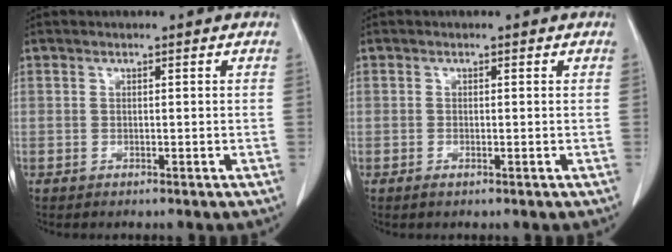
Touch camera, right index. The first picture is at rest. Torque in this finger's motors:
{"motor_torque": [0.08, 0.09, -0.02, 0.02]}